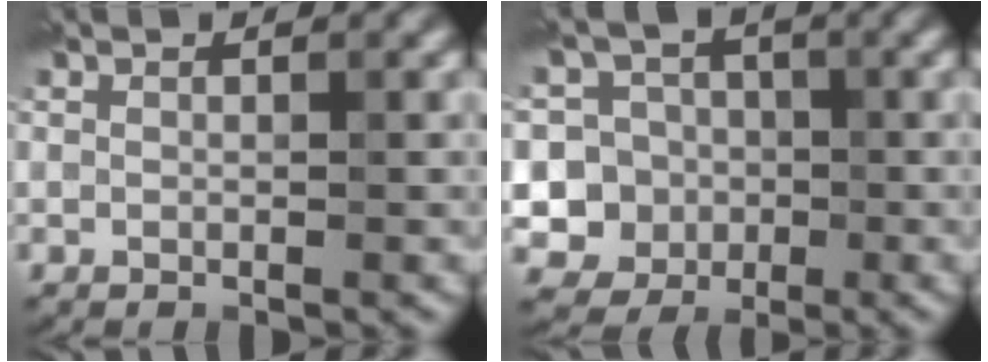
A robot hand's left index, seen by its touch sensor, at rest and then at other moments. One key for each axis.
{"total": 7.6, "fx": -1.2, "fy": 7.3, "fz": 1.8, "tx": -0.025, "ty": 0.016, "tz": -0.053}